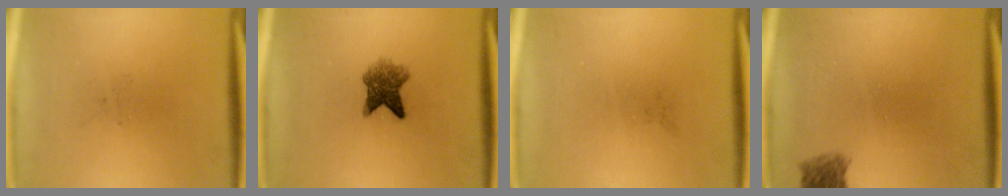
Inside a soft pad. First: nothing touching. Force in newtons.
{"total": 5.0}
{"total": 0.0}
{"total": 2.6}